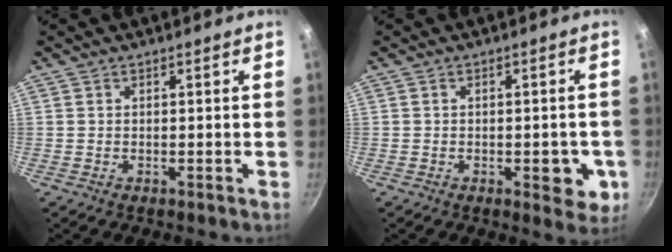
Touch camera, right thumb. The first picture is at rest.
{"total": 6.4, "force": [-1.7, 3.1, 5.3], "torque": [-0.041, 0.005, -0.020]}